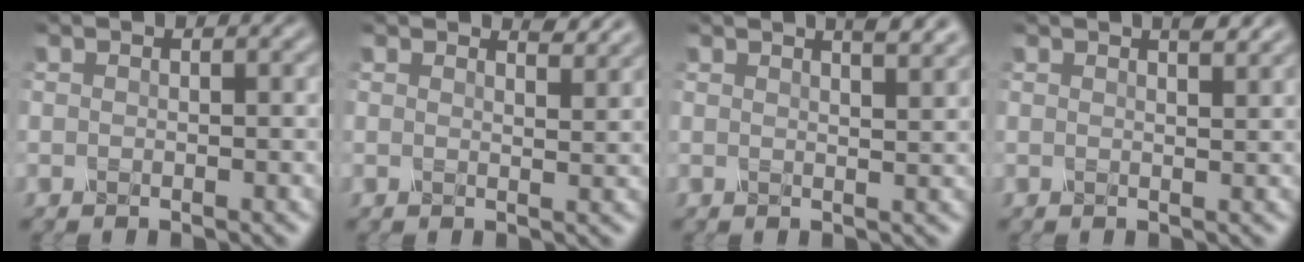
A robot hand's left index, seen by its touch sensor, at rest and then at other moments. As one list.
[{"total": 2.0, "force": [1.9, 0.2, 0.6], "torque": [-0.007, -0.002, 0.022]}, {"total": 3.4, "force": [2.6, 0.9, 2.0], "torque": [-0.010, 0.015, 0.013]}, {"total": 1.6, "force": [1.2, 0.3, 1.0], "torque": [-0.009, 0.001, 0.016]}]